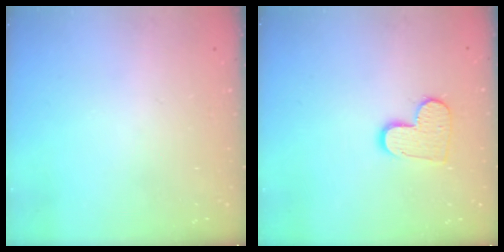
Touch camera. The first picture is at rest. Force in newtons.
{"total": 10.4, "press": 10.4, "slide": 0.6}